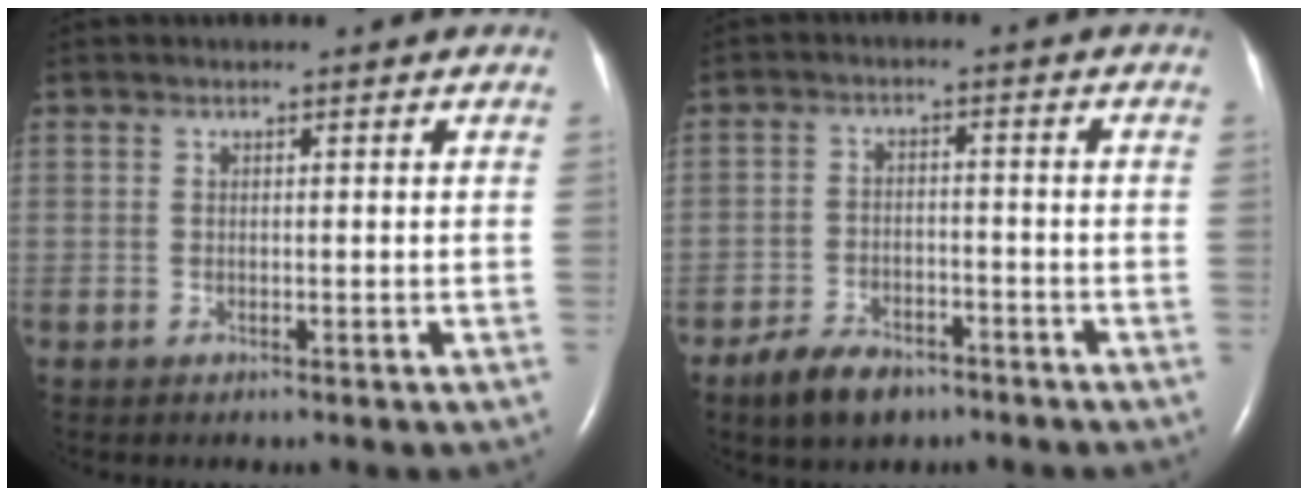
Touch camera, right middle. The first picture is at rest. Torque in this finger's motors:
{"motor_torque": [0.34, -0.34, 0.13, 0.06]}